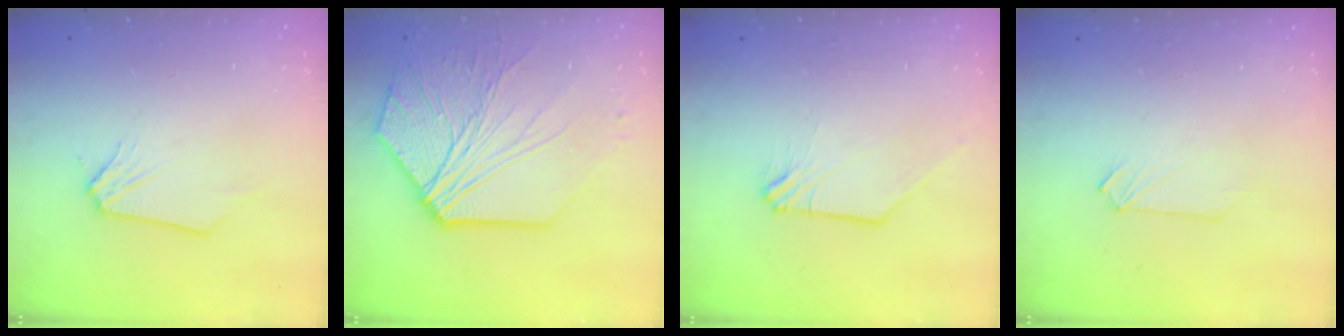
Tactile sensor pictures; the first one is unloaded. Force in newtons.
{"total": 13.3, "press": 13.2, "slide": 1.7}
{"total": 0.9, "press": 0.8, "slide": 0.2}
{"total": 2.6, "press": 2.6, "slide": 0.6}